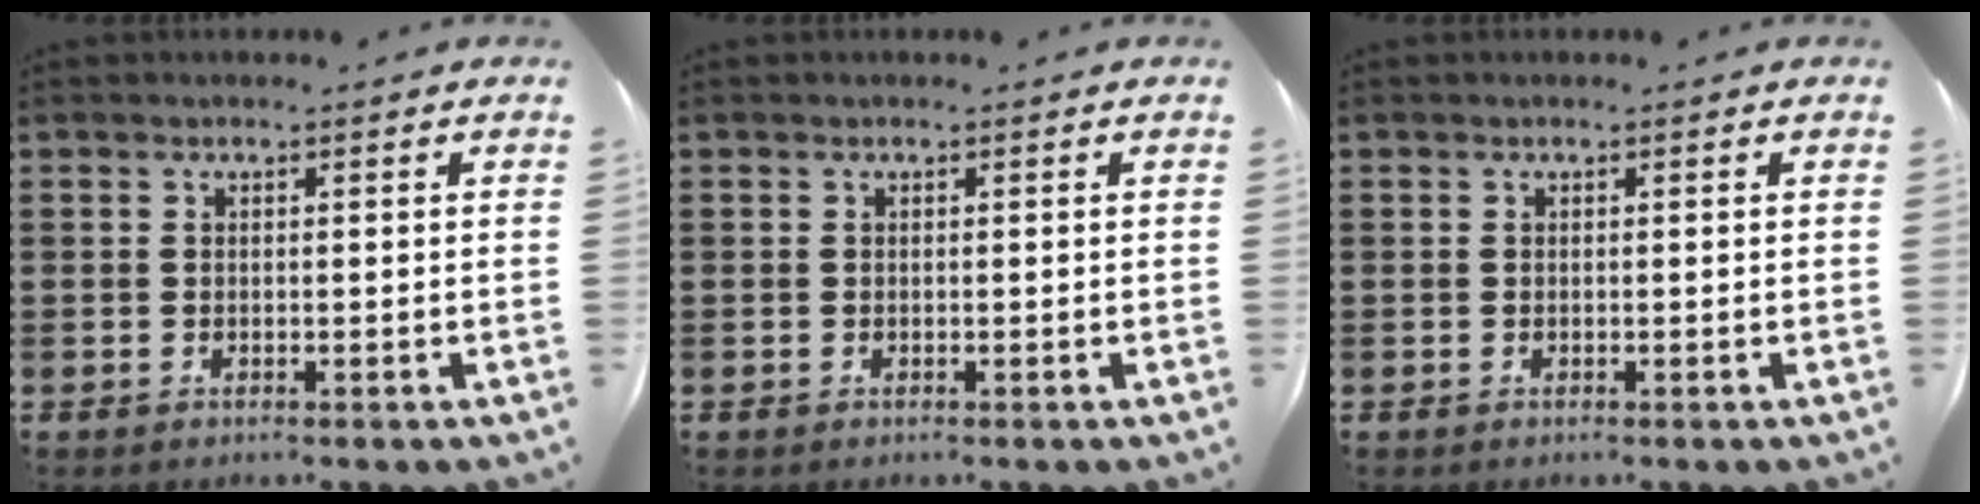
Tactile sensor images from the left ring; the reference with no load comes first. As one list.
[{"total": 0.0}, {"total": 0.0}]